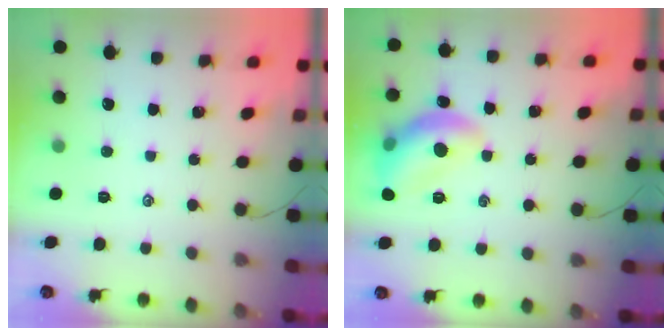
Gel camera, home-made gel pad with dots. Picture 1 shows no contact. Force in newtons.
{"total": 14.1, "press": 14.1, "slide": 1.1}